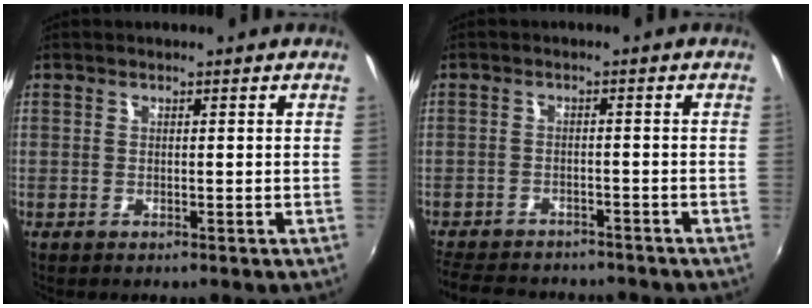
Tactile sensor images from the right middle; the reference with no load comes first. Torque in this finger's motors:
{"motor_torque": [1.16, -0.98, 0.21, 0.10]}